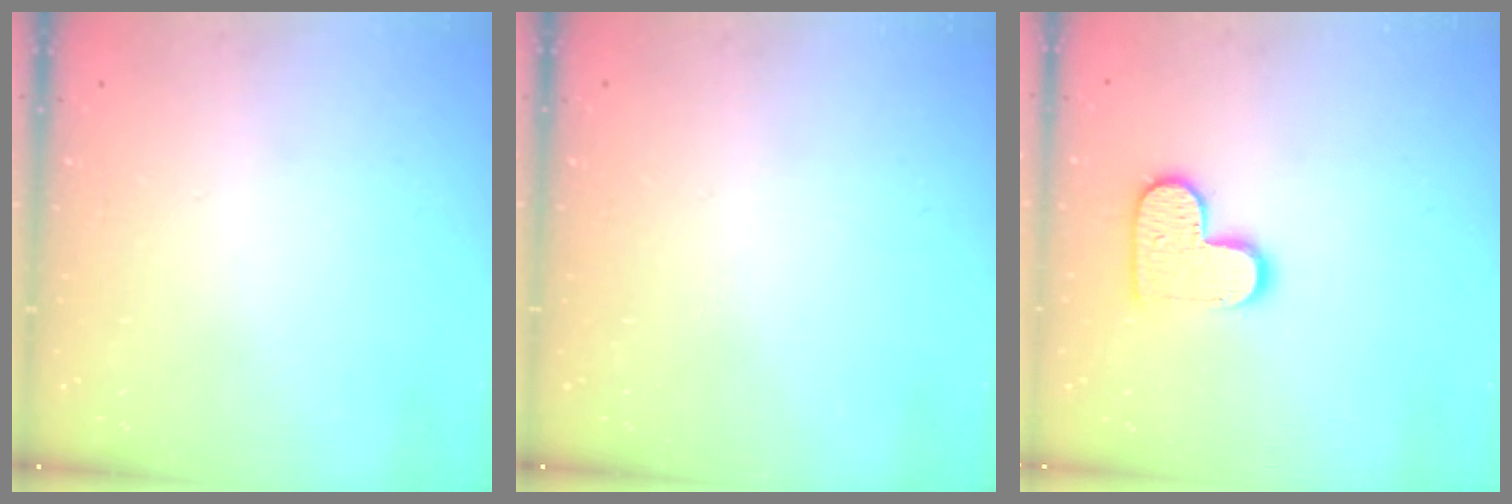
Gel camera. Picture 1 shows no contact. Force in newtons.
{"total": 0.0}
{"total": 11.5, "press": 11.4, "slide": 0.6}